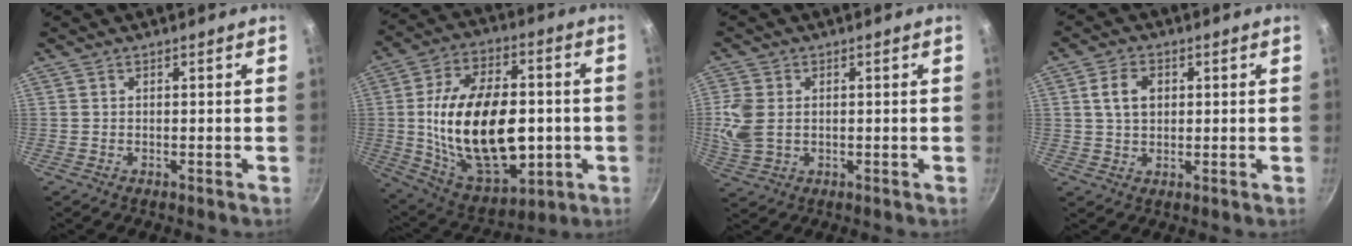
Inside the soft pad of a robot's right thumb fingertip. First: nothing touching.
{"total": 27.7, "force": [-1.2, 16.4, 22.3], "torque": [-0.367, 0.012, -0.005]}
{"total": 6.8, "force": [0.5, 4.8, 4.7], "torque": [-0.103, -0.001, 0.013]}
{"total": 5.6, "force": [1.2, 3.9, 3.7], "torque": [-0.051, 0.004, 0.020]}